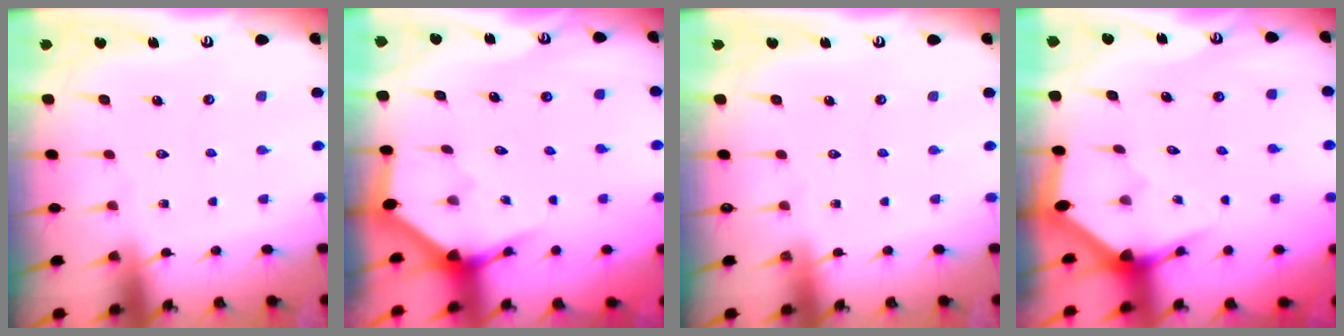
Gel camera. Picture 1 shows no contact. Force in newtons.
{"total": 3.4, "press": 3.4, "slide": 0.2}
{"total": 0.0}
{"total": 3.5, "press": 3.5, "slide": 0.1}